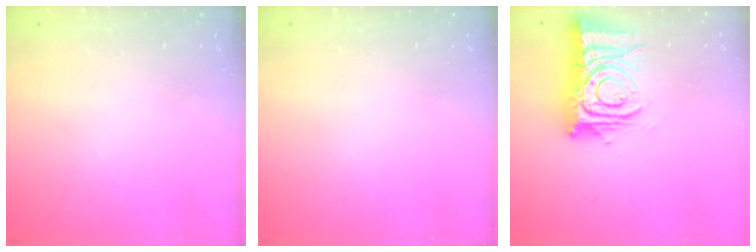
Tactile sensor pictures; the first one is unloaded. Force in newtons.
{"total": 0.0}
{"total": 12.8, "press": 12.8, "slide": 1.4}